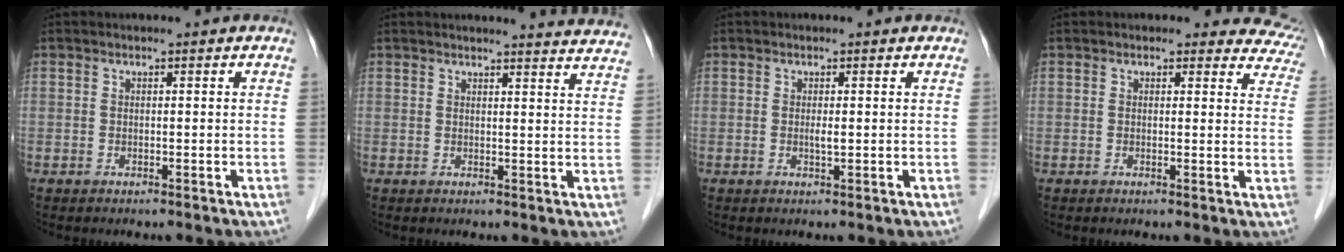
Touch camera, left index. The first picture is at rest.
{"total": 10.8, "force": [10.6, -0.4, 1.9], "torque": [-0.013, -0.046, 0.096]}
{"total": 1.0, "force": [0.0, 0.2, 1.0], "torque": [-0.020, -0.003, 0.000]}
{"total": 8.0, "force": [7.4, 3.3, 0.1], "torque": [0.053, -0.018, 0.034]}